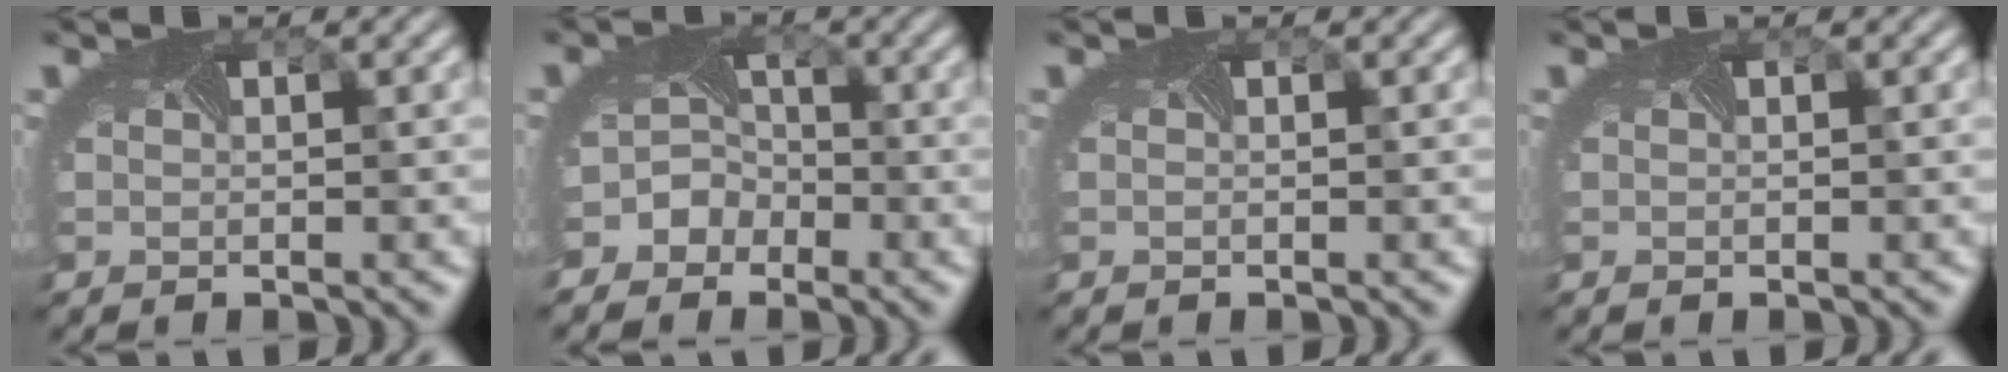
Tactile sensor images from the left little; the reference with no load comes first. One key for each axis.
{"total": 3.6, "fx": -2.3, "fy": 2.8, "fz": 0.3, "tx": 0.023, "ty": 0.006, "tz": -0.046}
{"total": 0.0}
{"total": 0.0}